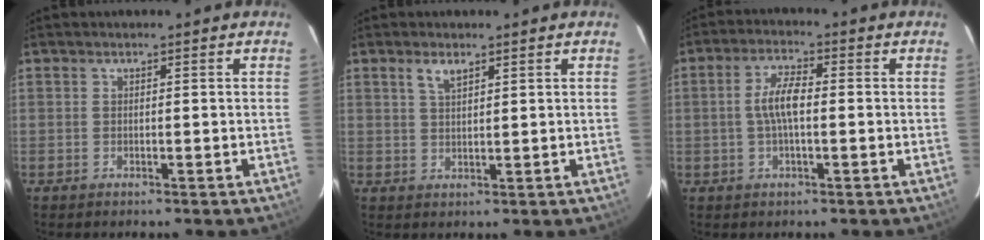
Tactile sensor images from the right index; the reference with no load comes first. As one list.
[{"total": 2.9, "force": [1.9, 1.0, 1.9], "torque": [-0.035, 0.003, 0.036]}, {"total": 5.5, "force": [-0.1, 1.9, 5.2], "torque": [-0.102, 0.009, -0.003]}]